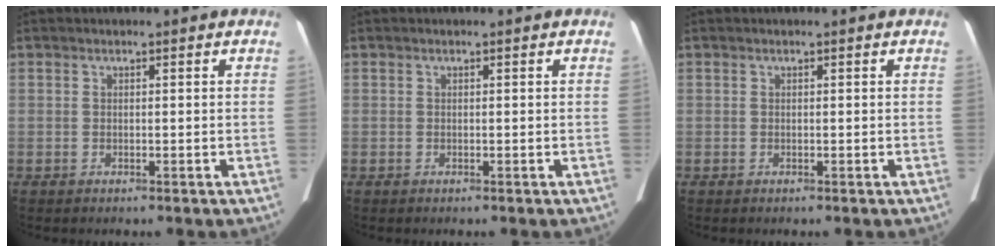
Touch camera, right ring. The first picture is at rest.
{"total": 0.0}
{"total": 0.0}